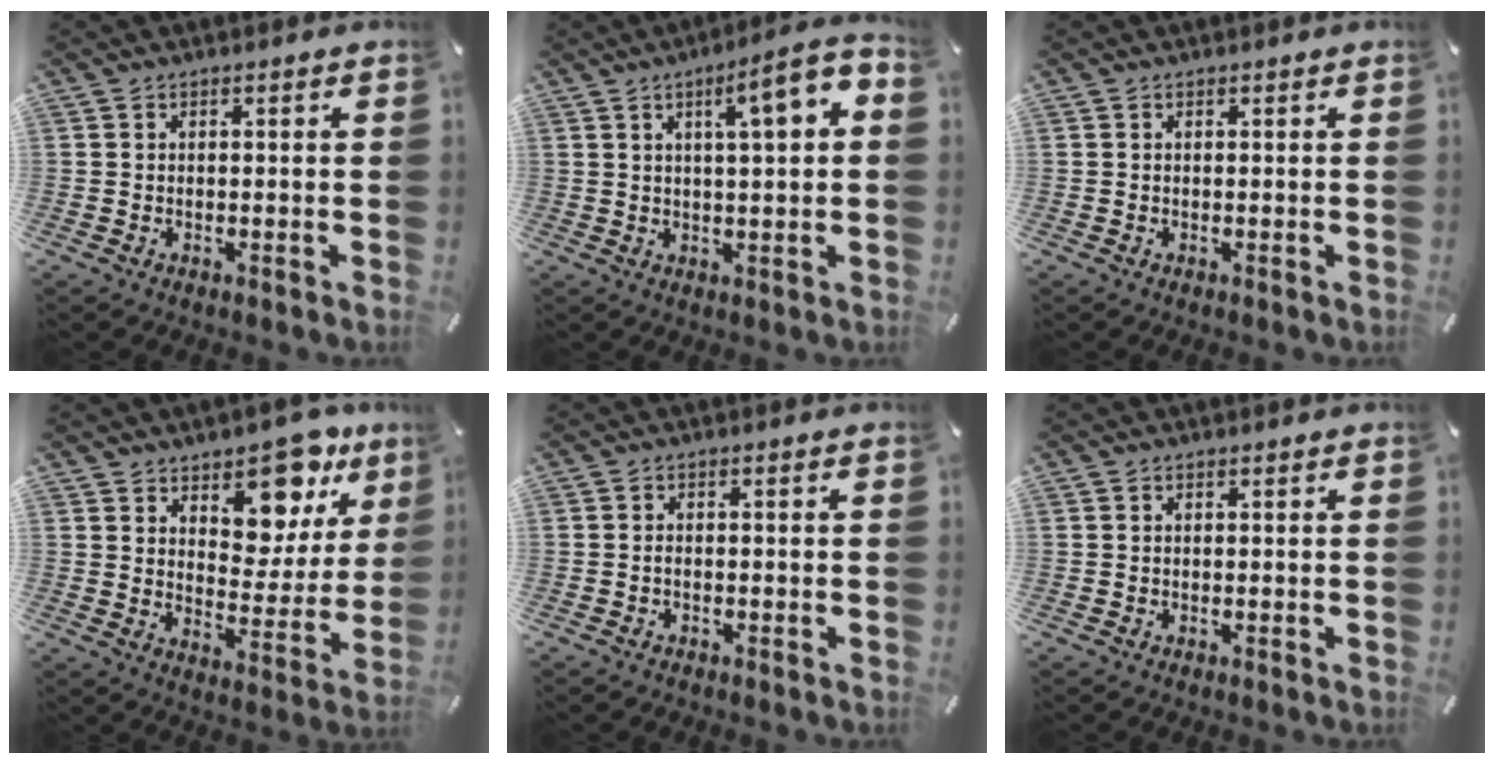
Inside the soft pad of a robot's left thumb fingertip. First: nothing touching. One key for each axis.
{"total": 9.5, "fx": 3.4, "fy": 1.9, "fz": 8.6, "tx": -0.127, "ty": -0.015, "tz": 0.047}
{"total": 0.0}
{"total": 12.7, "fx": 10.0, "fy": 6.7, "fz": 4.2, "tx": -0.042, "ty": -0.093, "tz": 0.177}
{"total": 1.1, "fx": -0.7, "fy": 0.4, "fz": 0.8, "tx": -0.017, "ty": 0.000, "tz": -0.014}
{"total": 0.0}